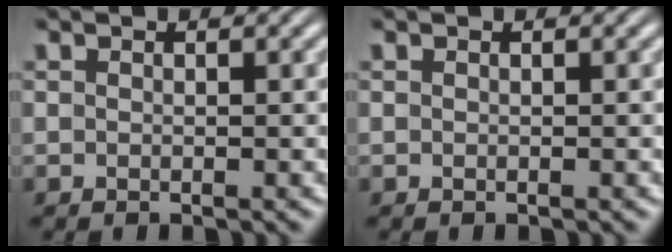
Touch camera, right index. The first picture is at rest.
{"total": 0.0}